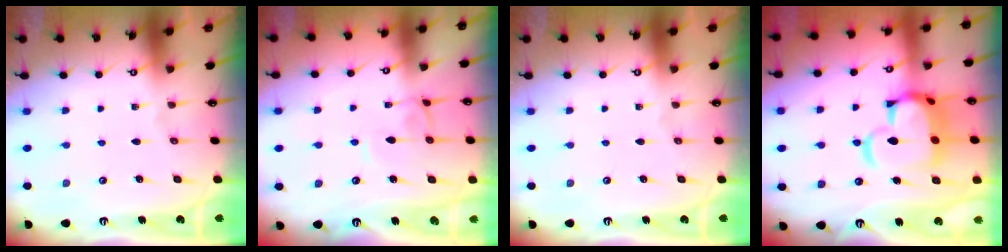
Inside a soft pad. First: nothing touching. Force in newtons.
{"total": 0.8, "press": 0.7, "slide": 0.3}
{"total": 0.0}
{"total": 11.8, "press": 11.6, "slide": 1.8}